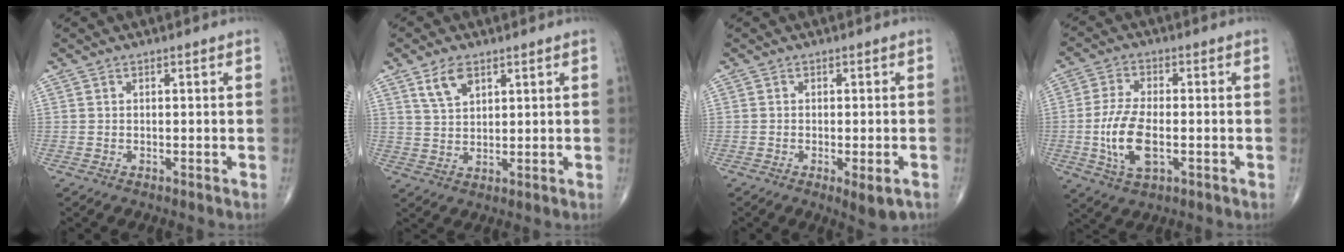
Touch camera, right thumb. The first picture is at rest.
{"total": 5.3, "force": [3.0, 2.8, 3.4], "torque": [-0.056, -0.014, 0.062]}
{"total": 4.4, "force": [-1.9, 1.2, 3.8], "torque": [-0.049, -0.003, -0.023]}
{"total": 10.0, "force": [-1.9, 4.7, 8.6], "torque": [-0.173, 0.005, -0.034]}